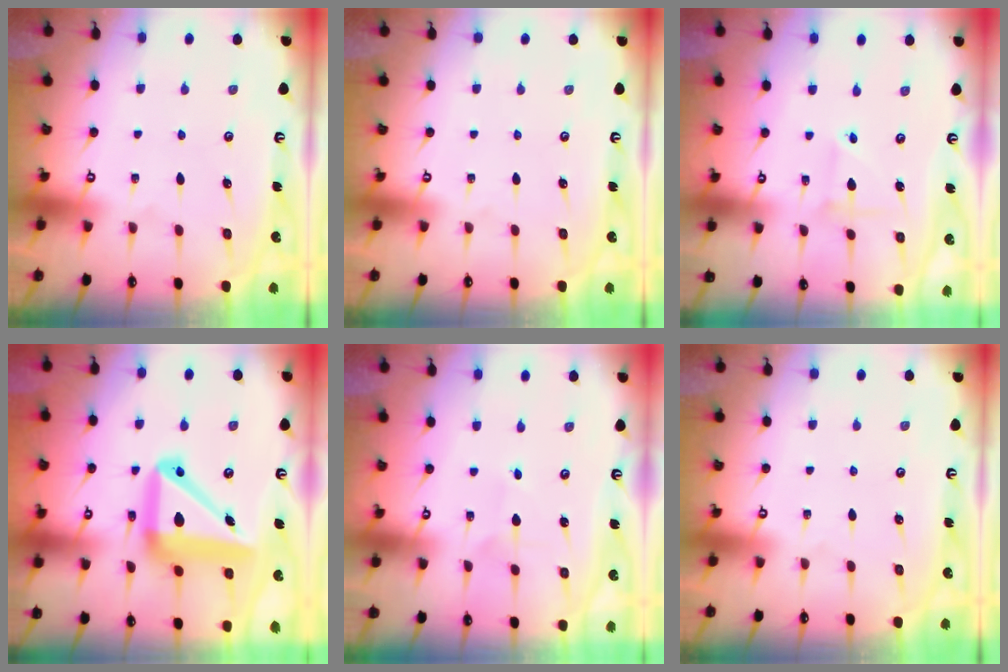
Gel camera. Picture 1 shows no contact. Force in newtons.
{"total": 0.0}
{"total": 2.6, "press": 2.5, "slide": 0.3}
{"total": 18.1, "press": 17.9, "slide": 2.6}
{"total": 1.3, "press": 1.3, "slide": 0.1}
{"total": 0.0}